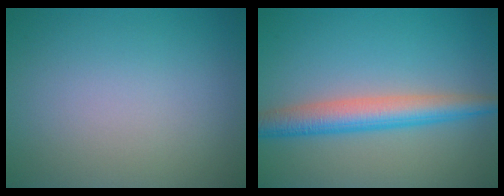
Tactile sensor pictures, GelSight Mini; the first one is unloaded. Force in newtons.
{"total": 4.8, "press": 4.8, "slide": 0.1}